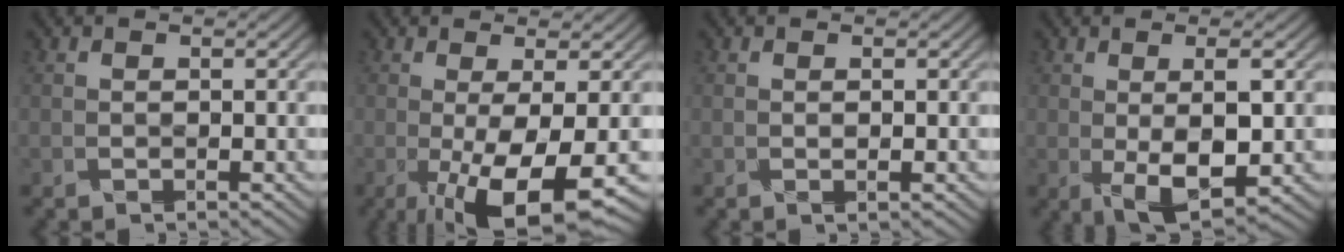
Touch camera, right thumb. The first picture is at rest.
{"total": 10.4, "force": [-2.8, 2.9, 9.6], "torque": [-0.163, -0.015, -0.031]}
{"total": 0.7, "force": [0.1, 0.1, 0.7], "torque": [-0.015, -0.001, 0.001]}
{"total": 6.8, "force": [-0.4, 2.3, 6.4], "torque": [-0.114, -0.004, -0.002]}